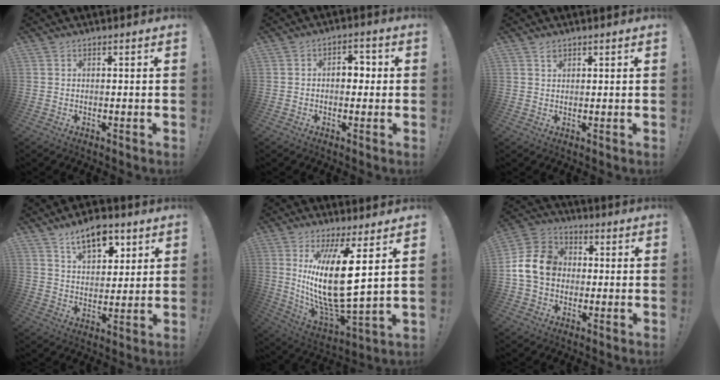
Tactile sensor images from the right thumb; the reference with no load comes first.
{"total": 5.5, "force": [-0.1, 3.8, 4.0], "torque": [-0.050, 0.009, -0.007]}
{"total": 1.2, "force": [0.9, 0.6, 0.4], "torque": [0.002, -0.005, 0.015]}
{"total": 11.3, "force": [7.1, 6.2, 6.4], "torque": [-0.086, -0.038, 0.128]}
{"total": 20.2, "force": [5.4, 5.0, 18.8], "torque": [-0.361, -0.056, 0.081]}
{"total": 13.8, "force": [0.8, 11.3, 7.9], "torque": [-0.139, 0.015, 0.023]}